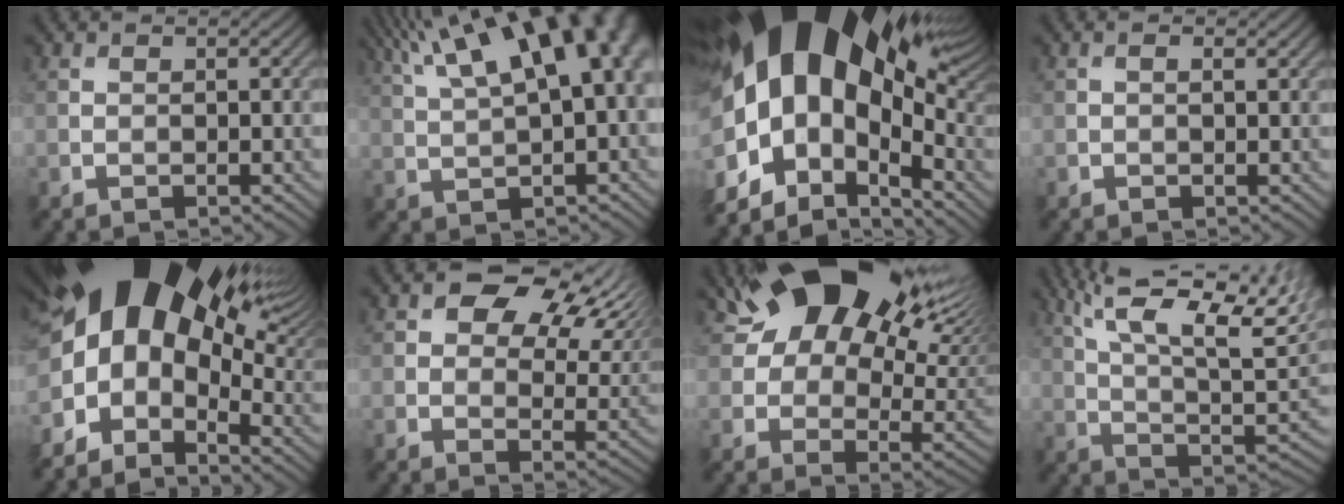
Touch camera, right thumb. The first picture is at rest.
{"total": 15.5, "force": [6.7, 5.7, 12.8], "torque": [-0.197, 0.050, 0.101]}
{"total": 19.5, "force": [3.3, 11.7, 15.2], "torque": [-0.256, -0.006, 0.076]}
{"total": 0.7, "force": [0.3, 0.1, 0.7], "torque": [-0.010, 0.000, 0.003]}
{"total": 14.2, "force": [3.2, 8.2, 11.1], "torque": [-0.205, 0.005, 0.053]}
{"total": 11.2, "force": [5.3, 6.3, 7.5], "torque": [-0.114, 0.001, 0.091]}
{"total": 20.6, "force": [11.8, 10.9, 12.9], "torque": [-0.215, 0.046, 0.185]}
{"total": 19.2, "force": [9.8, 6.8, 15.1], "torque": [-0.270, 0.047, 0.170]}